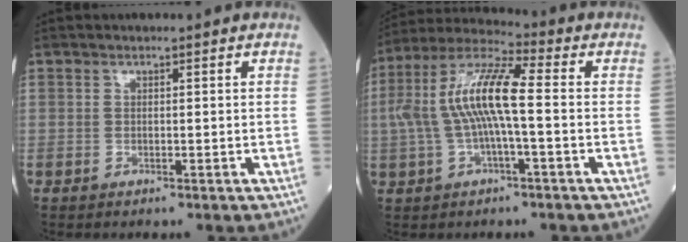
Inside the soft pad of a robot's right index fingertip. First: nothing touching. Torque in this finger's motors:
{"motor_torque": [1.82, 0.32, 0.68, 0.21]}